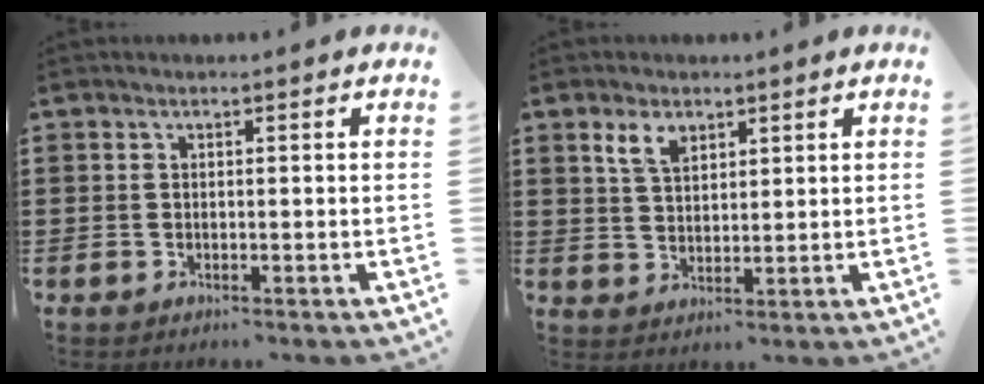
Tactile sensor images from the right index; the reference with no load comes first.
{"total": 3.7, "force": [2.4, 2.0, 2.1], "torque": [-0.050, 0.007, 0.044]}